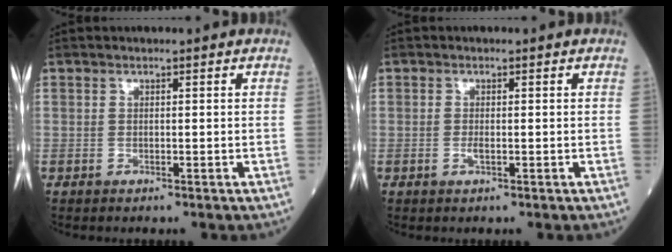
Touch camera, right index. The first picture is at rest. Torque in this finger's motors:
{"motor_torque": [0.44, -0.24, 0.10, 0.04]}